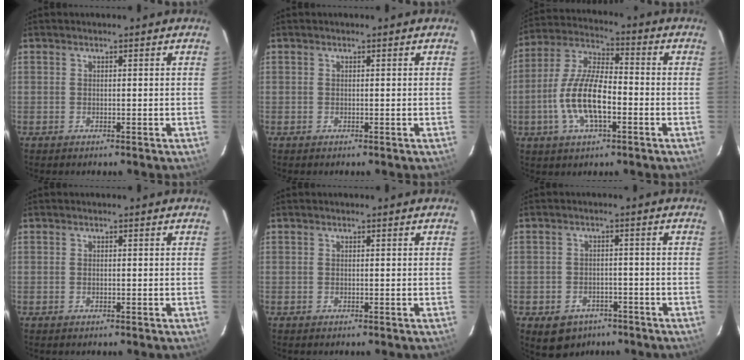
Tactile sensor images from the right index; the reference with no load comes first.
{"total": 0.0}
{"total": 13.2, "force": [-3.8, 4.9, 11.6], "torque": [-0.243, 0.002, -0.074]}
{"total": 0.0}
{"total": 0.0}
{"total": 7.7, "force": [-4.7, 5.5, 2.5], "torque": [-0.061, 0.010, -0.053]}